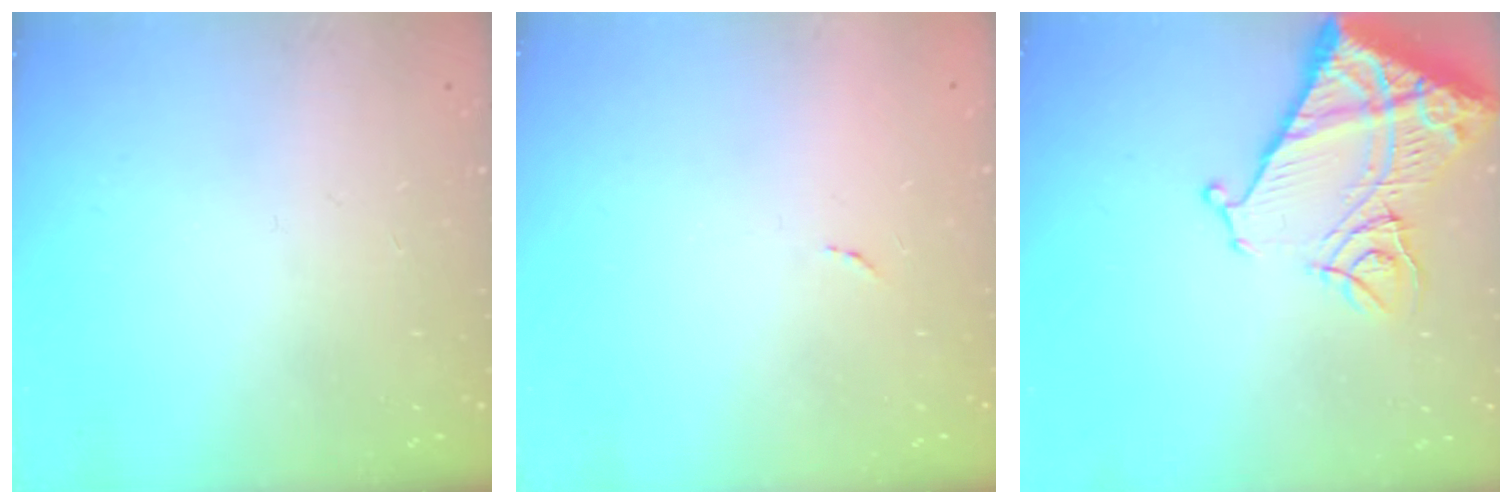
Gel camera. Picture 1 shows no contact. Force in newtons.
{"total": 3.3, "press": 3.3, "slide": 0.2}
{"total": 18.4, "press": 18.3, "slide": 2.2}